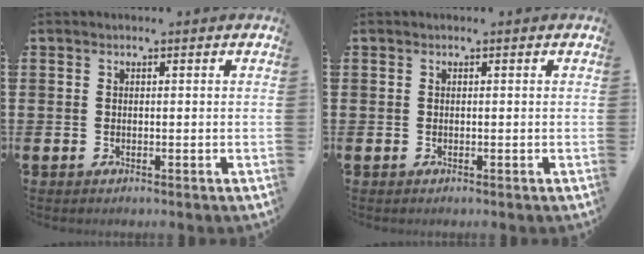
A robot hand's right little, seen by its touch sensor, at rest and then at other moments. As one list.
[{"total": 0.0}]